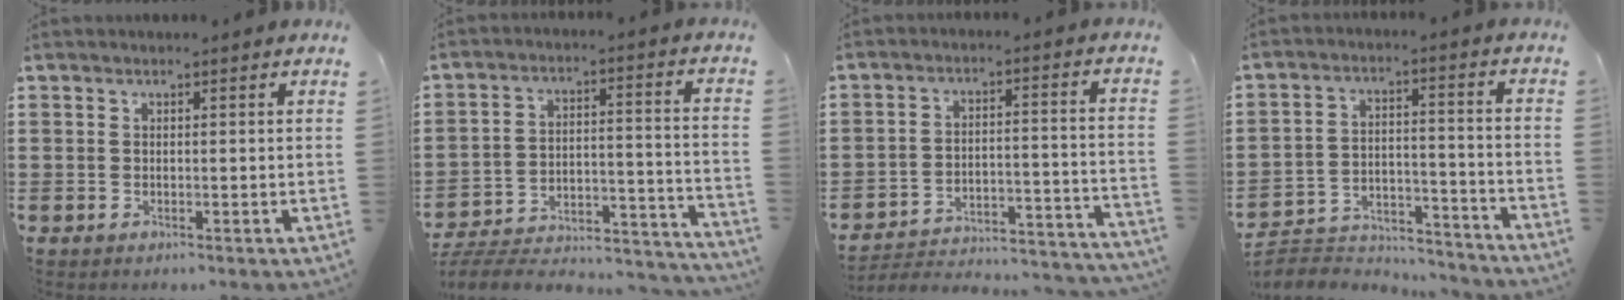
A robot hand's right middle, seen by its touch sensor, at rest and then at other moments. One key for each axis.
{"total": 4.6, "fx": -4.2, "fy": 1.0, "fz": 1.4, "tx": -0.025, "ty": -0.004, "tz": -0.089}
{"total": 3.4, "fx": -3.1, "fy": 0.5, "fz": 1.2, "tx": -0.027, "ty": -0.010, "tz": -0.070}
{"total": 5.2, "fx": -5.0, "fy": 1.1, "fz": 0.7, "tx": -0.017, "ty": 0.008, "tz": -0.104}